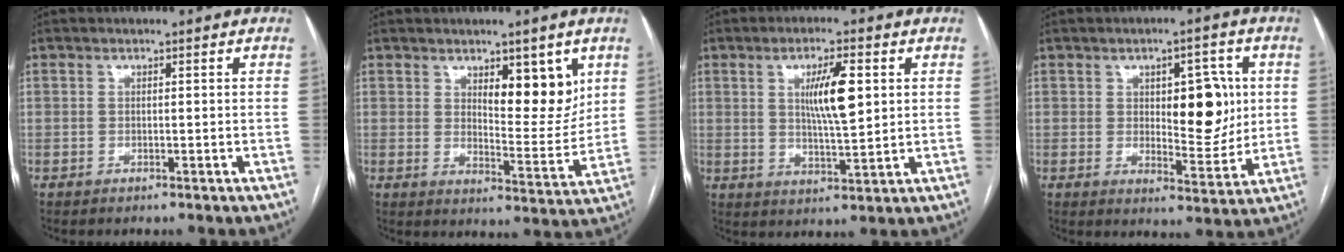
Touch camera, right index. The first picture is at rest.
{"total": 8.2, "force": [4.0, 2.8, 6.6], "torque": [-0.091, -0.008, 0.064]}
{"total": 7.9, "force": [2.1, 1.3, 7.5], "torque": [-0.130, -0.001, 0.038]}
{"total": 9.4, "force": [1.8, 3.8, 8.5], "torque": [-0.108, 0.007, 0.032]}